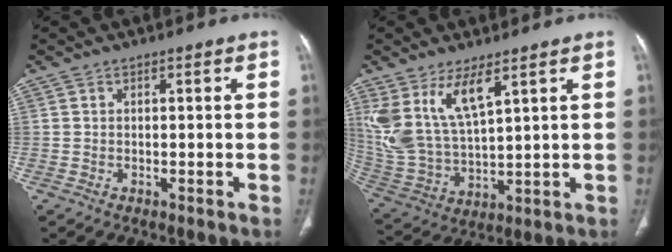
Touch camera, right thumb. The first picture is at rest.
{"total": 12.8, "force": [7.0, 4.9, 9.5], "torque": [-0.194, -0.032, 0.161]}